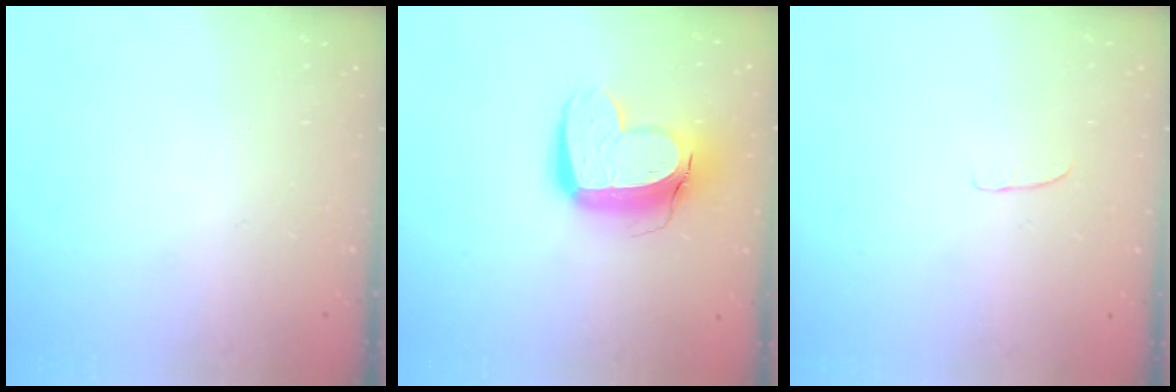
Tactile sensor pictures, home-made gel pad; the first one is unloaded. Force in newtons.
{"total": 13.5, "press": 13.4, "slide": 1.4}
{"total": 3.7, "press": 3.7, "slide": 0.3}